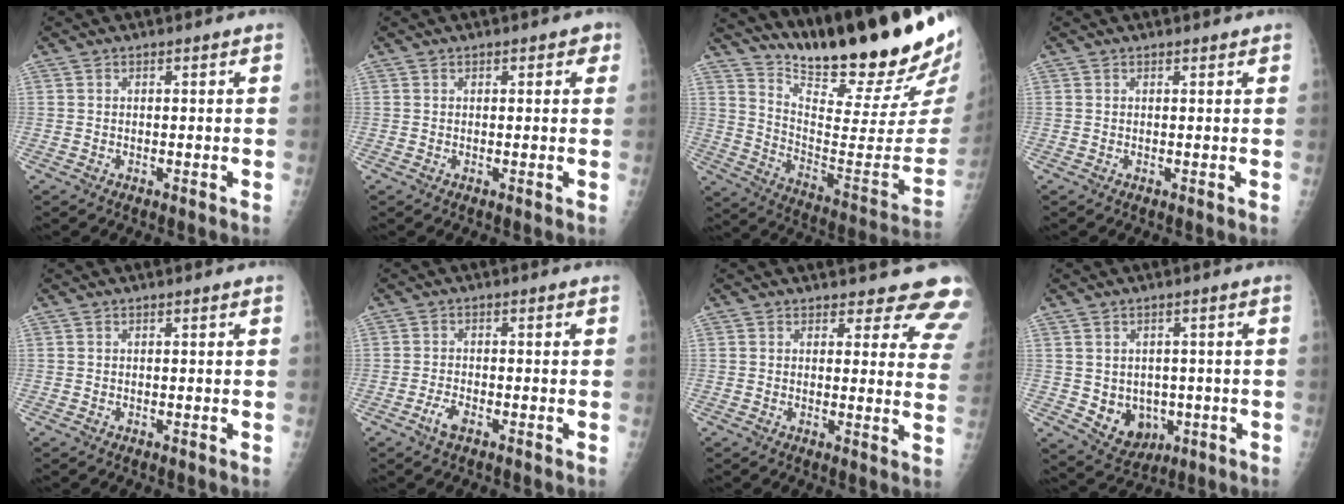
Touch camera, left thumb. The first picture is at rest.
{"total": 2.1, "force": [0.9, 1.3, 1.4], "torque": [0.003, 0.001, 0.008]}
{"total": 28.6, "force": [22.8, 4.2, 16.8], "torque": [-0.237, -0.156, 0.340]}
{"total": 0.7, "force": [0.6, 0.2, 0.2], "torque": [-0.002, -0.001, 0.008]}
{"total": 0.0}
{"total": 2.8, "force": [-1.7, 1.1, 1.9], "torque": [-0.043, 0.011, -0.034]}
{"total": 11.5, "force": [10.6, 4.2, 2.1], "torque": [0.035, -0.072, 0.083]}
{"total": 7.7, "force": [-1.2, 6.3, 4.2], "torque": [-0.035, 0.002, 0.001]}